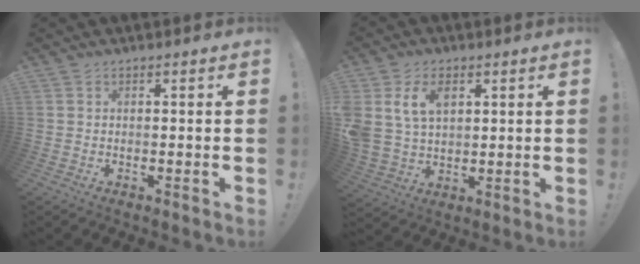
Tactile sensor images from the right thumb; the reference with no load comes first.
{"total": 9.9, "force": [4.3, 6.9, 5.7], "torque": [-0.109, -0.007, 0.084]}